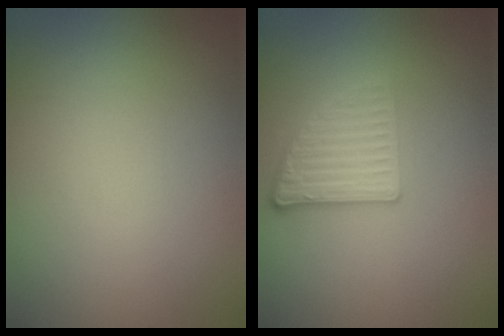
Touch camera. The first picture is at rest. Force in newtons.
{"total": 2.6, "press": 2.4, "slide": 1.0}